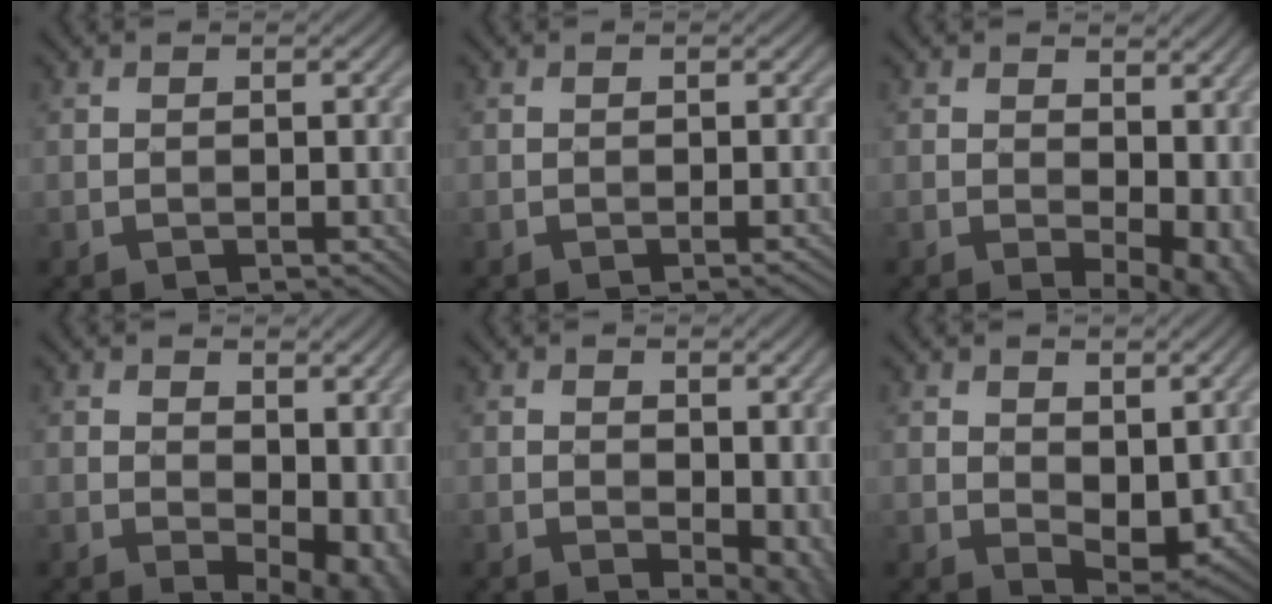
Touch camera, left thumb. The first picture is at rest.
{"total": 0.6, "force": [-0.3, 0.1, 0.5], "torque": [-0.006, 0.004, -0.007]}
{"total": 9.1, "force": [0.4, 5.2, 7.5], "torque": [-0.081, -0.011, 0.028]}
{"total": 10.2, "force": [0.5, 6.1, 8.1], "torque": [-0.097, -0.017, 0.033]}
{"total": 5.5, "force": [0.0, 3.2, 4.5], "torque": [-0.053, -0.010, 0.007]}
{"total": 5.1, "force": [1.5, 3.0, 3.8], "torque": [-0.070, -0.008, 0.031]}